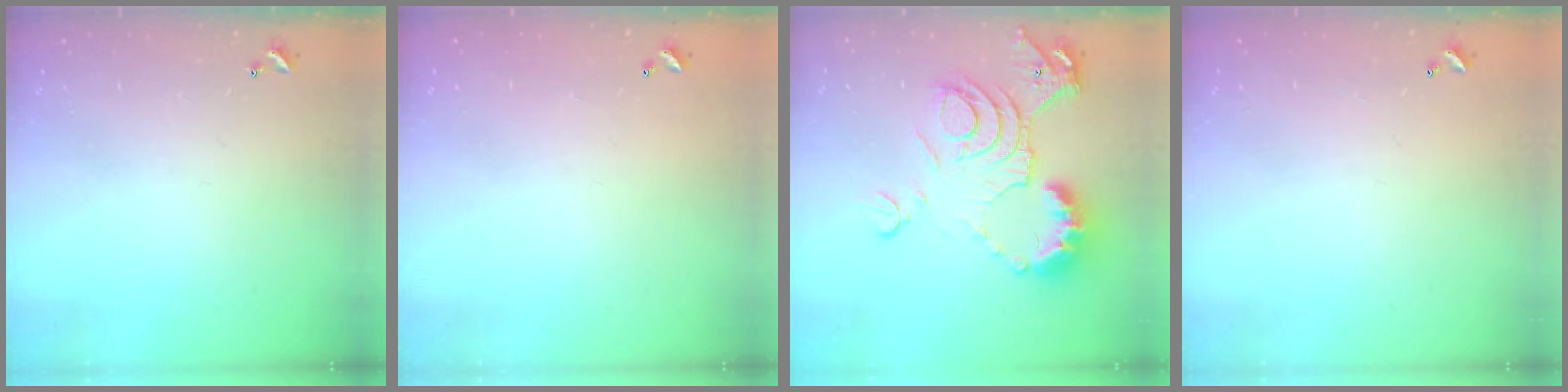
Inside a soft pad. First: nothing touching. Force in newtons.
{"total": 3.0, "press": 3.0, "slide": 0.1}
{"total": 14.3, "press": 14.2, "slide": 1.6}
{"total": 2.9, "press": 2.9, "slide": 0.1}